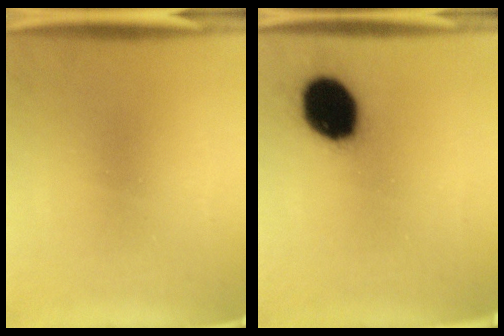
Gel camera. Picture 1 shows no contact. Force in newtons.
{"total": 15.7}